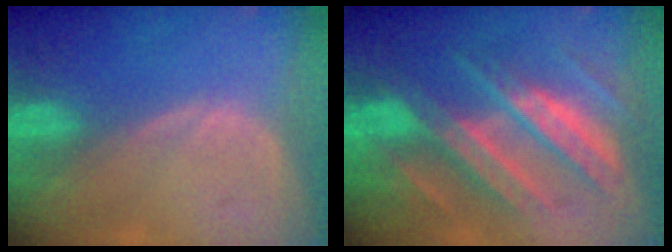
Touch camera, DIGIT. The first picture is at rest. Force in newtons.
{"total": 11.4, "press": 11.3, "slide": 1.0}